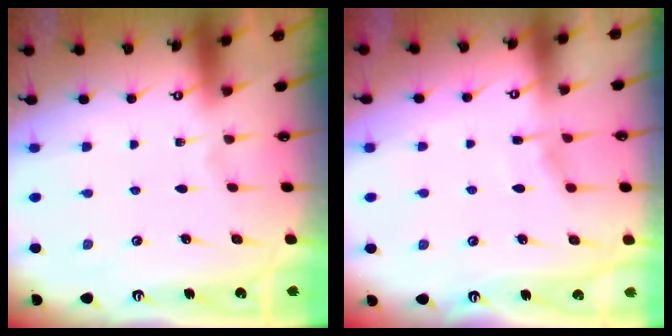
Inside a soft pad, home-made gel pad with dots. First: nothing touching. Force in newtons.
{"total": 4.8, "press": 4.7, "slide": 0.5}